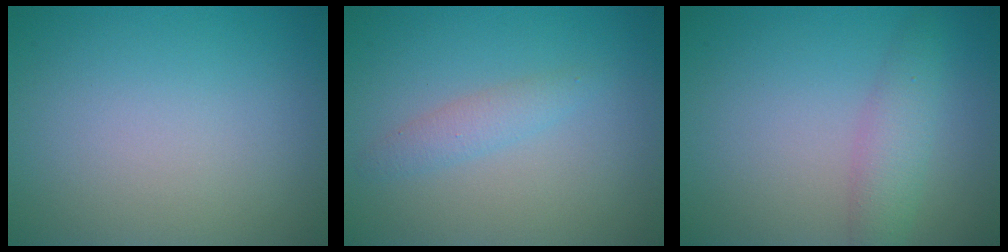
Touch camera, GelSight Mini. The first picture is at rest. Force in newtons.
{"total": 1.6, "press": 1.6, "slide": 0.1}
{"total": 2.7, "press": 2.7, "slide": 0.0}